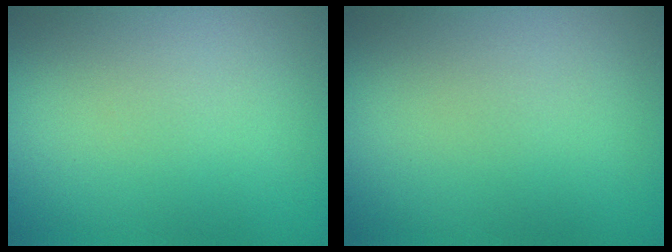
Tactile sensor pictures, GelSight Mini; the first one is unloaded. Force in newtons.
{"total": 0.0}